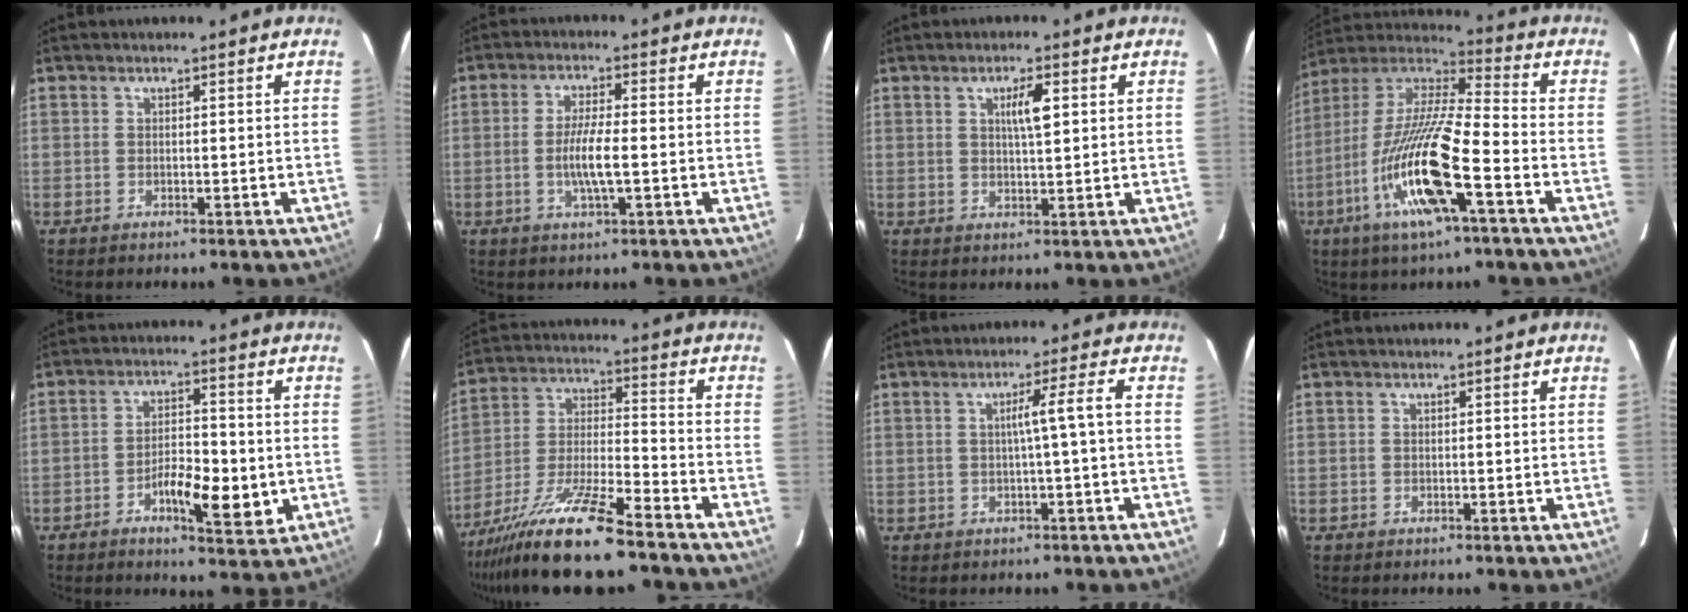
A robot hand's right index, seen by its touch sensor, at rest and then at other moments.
{"total": 5.5, "force": [-1.0, 0.5, 5.4], "torque": [-0.104, -0.005, -0.020]}
{"total": 3.8, "force": [1.3, 0.5, 3.6], "torque": [-0.061, 0.003, 0.021]}
{"total": 18.5, "force": [-6.8, 2.0, 17.0], "torque": [-0.355, -0.016, -0.131]}
{"total": 8.4, "force": [-2.5, 2.6, 7.6], "torque": [-0.122, 0.001, -0.040]}
{"total": 15.7, "force": [-12.1, 0.8, 10.0], "torque": [-0.206, -0.023, -0.221]}
{"total": 3.6, "force": [-0.2, -1.1, 3.4], "torque": [-0.054, 0.006, 0.000]}
{"total": 0.0}